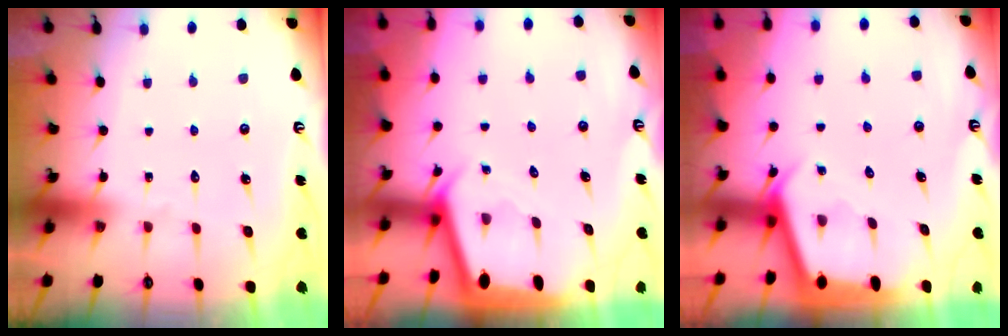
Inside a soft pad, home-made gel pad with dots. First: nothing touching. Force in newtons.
{"total": 2.3, "press": 2.3, "slide": 0.1}
{"total": 2.9, "press": 2.9, "slide": 0.3}